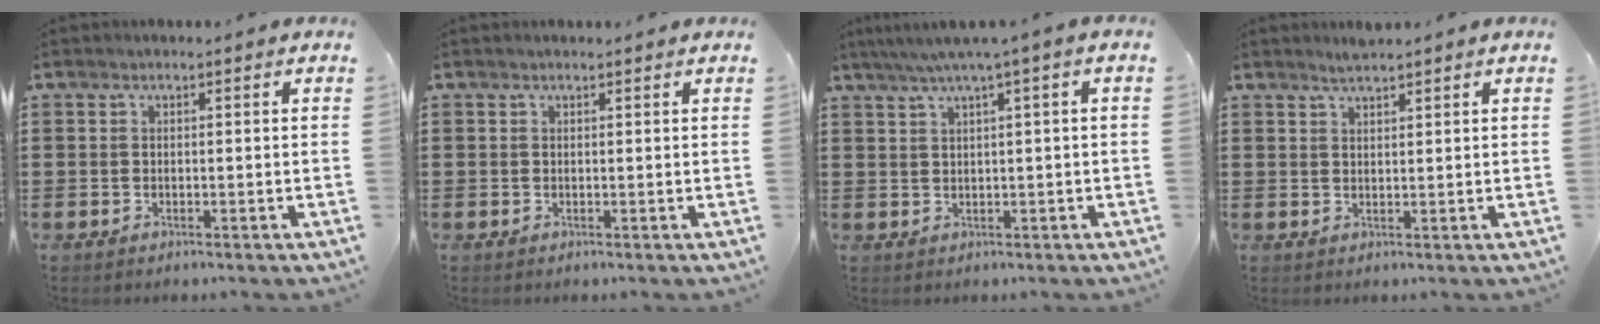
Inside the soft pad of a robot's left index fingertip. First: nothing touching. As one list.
[{"total": 0.7, "force": [0.6, 0.3, 0.0], "torque": [-0.001, 0.001, 0.013]}, {"total": 3.0, "force": [1.2, -0.5, 2.7], "torque": [-0.050, -0.004, 0.018]}, {"total": 2.0, "force": [1.9, 0.0, 0.6], "torque": [-0.014, 0.002, 0.036]}]